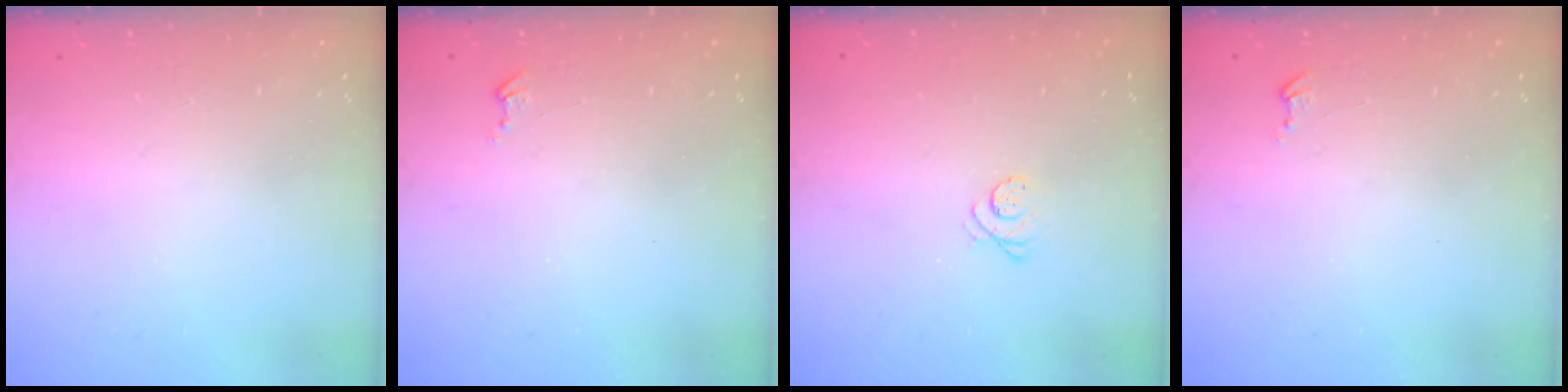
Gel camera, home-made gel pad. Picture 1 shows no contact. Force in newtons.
{"total": 2.5, "press": 2.5, "slide": 0.3}
{"total": 3.1, "press": 3.0, "slide": 0.3}
{"total": 2.5, "press": 2.5, "slide": 0.3}